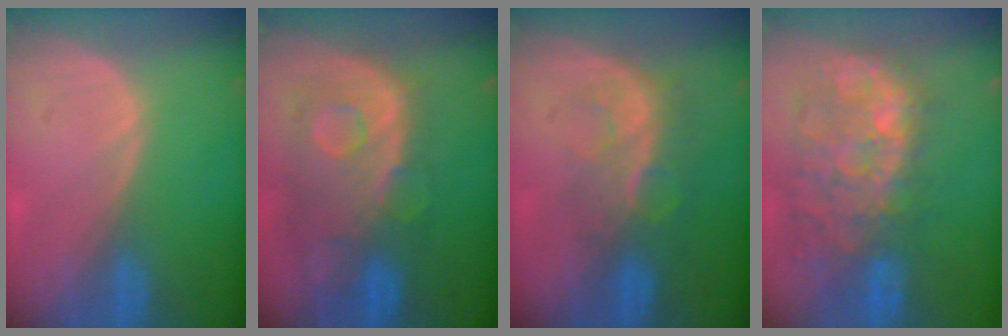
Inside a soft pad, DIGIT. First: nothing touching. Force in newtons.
{"total": 11.3, "press": 9.7, "slide": 5.7}
{"total": 8.2, "press": 7.0, "slide": 4.3}
{"total": 11.3, "press": 10.5, "slide": 4.1}